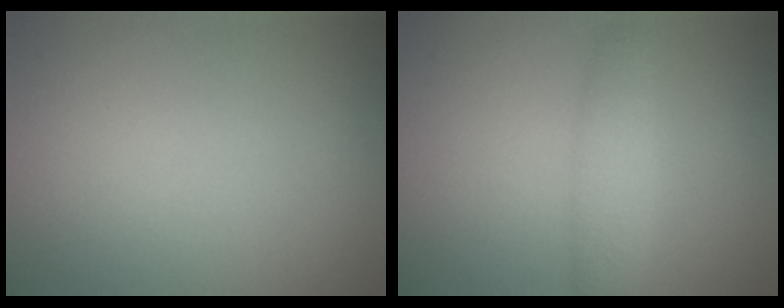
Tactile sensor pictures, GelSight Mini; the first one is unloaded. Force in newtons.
{"total": 2.4, "press": 2.4, "slide": 0.1}